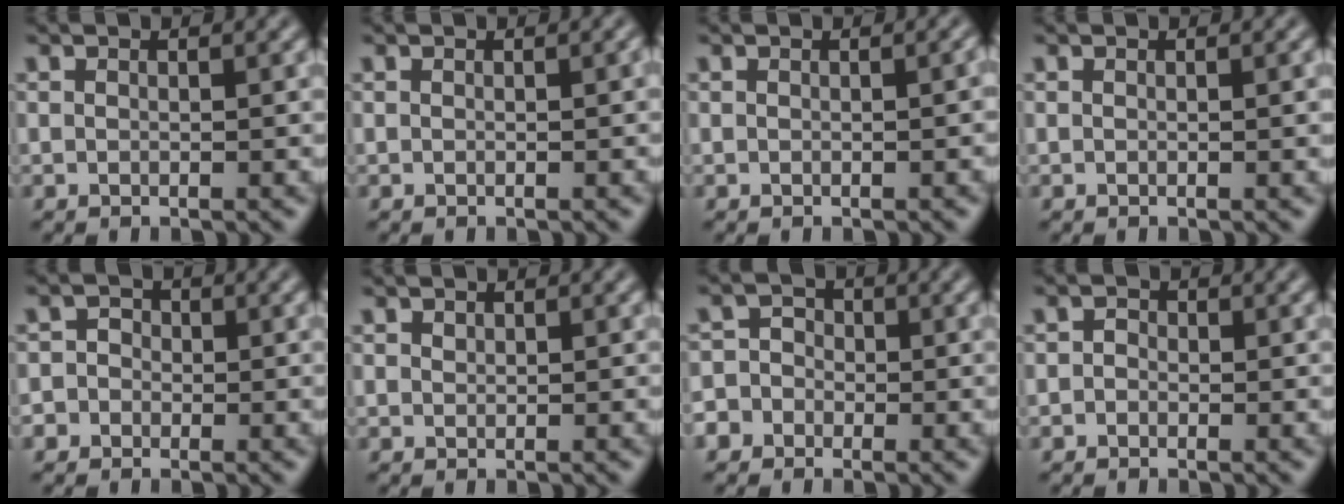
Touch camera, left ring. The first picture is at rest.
{"total": 0.0}
{"total": 0.6, "force": [-0.2, 0.1, 0.6], "torque": [-0.007, 0.002, 0.000]}
{"total": 0.5, "force": [0.0, 0.0, 0.5], "torque": [-0.004, 0.000, 0.000]}
{"total": 3.2, "force": [-1.1, 3.0, 0.7], "torque": [0.018, 0.010, -0.044]}
{"total": 0.5, "force": [0.4, 0.3, 0.1], "torque": [-0.001, -0.002, 0.009]}
{"total": 4.8, "force": [-2.5, 4.0, 1.0], "torque": [0.001, -0.002, -0.057]}
{"total": 1.0, "force": [-0.2, 0.9, 0.4], "torque": [0.000, -0.003, -0.015]}